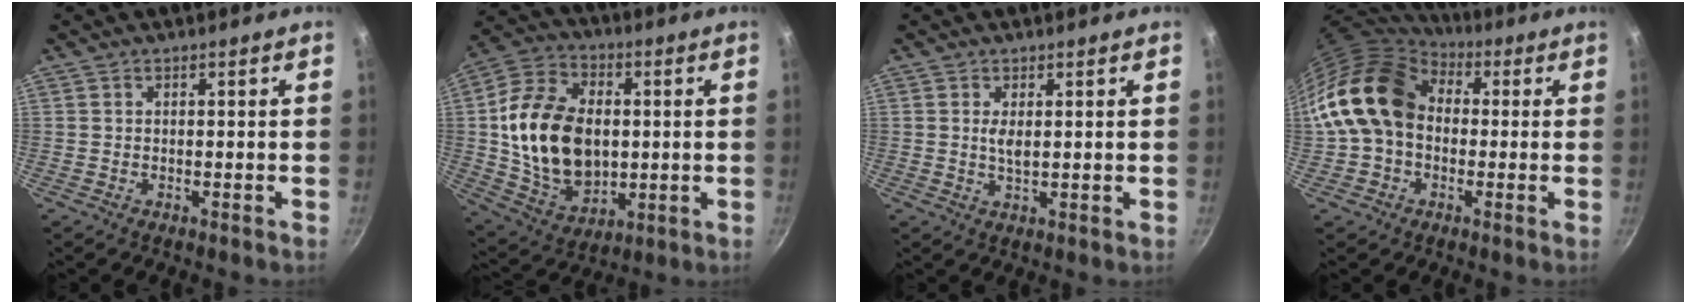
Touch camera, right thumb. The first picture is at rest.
{"total": 21.1, "force": [0.9, 14.6, 15.3], "torque": [-0.258, 0.003, 0.020]}
{"total": 2.5, "force": [0.6, 1.0, 2.2], "torque": [-0.041, -0.004, 0.013]}
{"total": 16.1, "force": [1.5, 12.2, 10.4], "torque": [-0.168, 0.030, 0.016]}